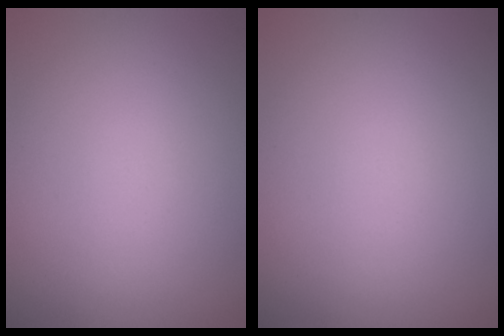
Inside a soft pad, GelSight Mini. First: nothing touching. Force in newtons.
{"total": 0.0}